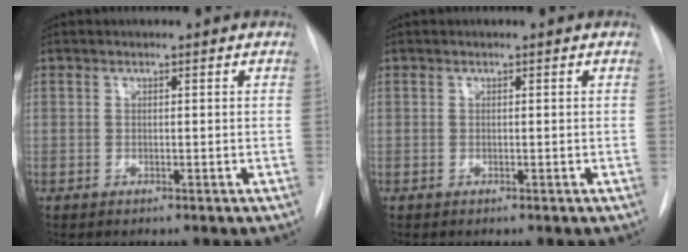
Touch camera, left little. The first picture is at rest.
{"total": 0.0}